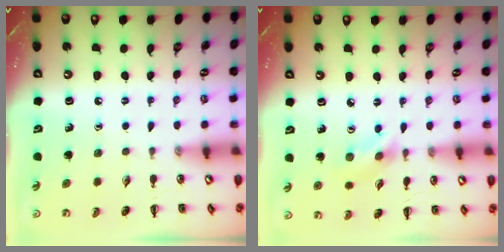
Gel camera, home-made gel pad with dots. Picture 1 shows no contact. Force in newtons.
{"total": 3.3, "press": 3.2, "slide": 0.7}